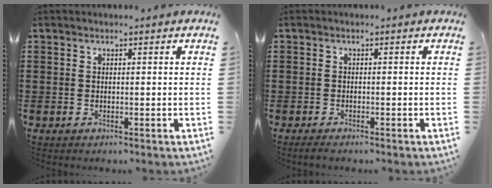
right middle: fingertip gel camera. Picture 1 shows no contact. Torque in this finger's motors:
{"motor_torque": [1.69, 0.45, 0.07, 0.03]}